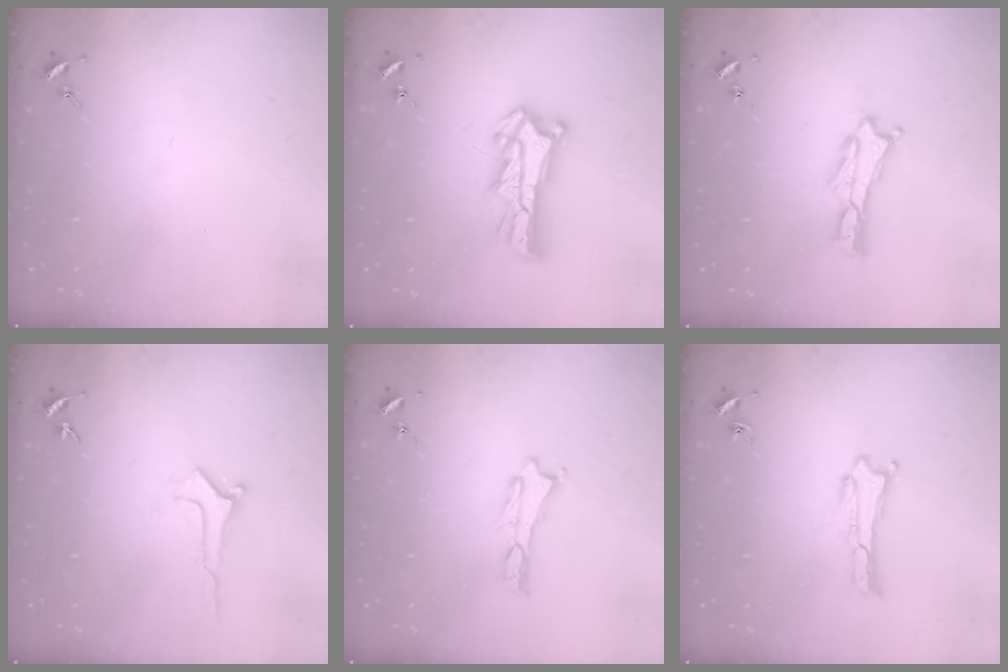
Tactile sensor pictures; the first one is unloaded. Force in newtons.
{"total": 7.7, "press": 7.7, "slide": 0.7}
{"total": 0.6, "press": 0.6, "slide": 0.2}
{"total": 0.5, "press": 0.5, "slide": 0.1}
{"total": 0.0}
{"total": 0.0}